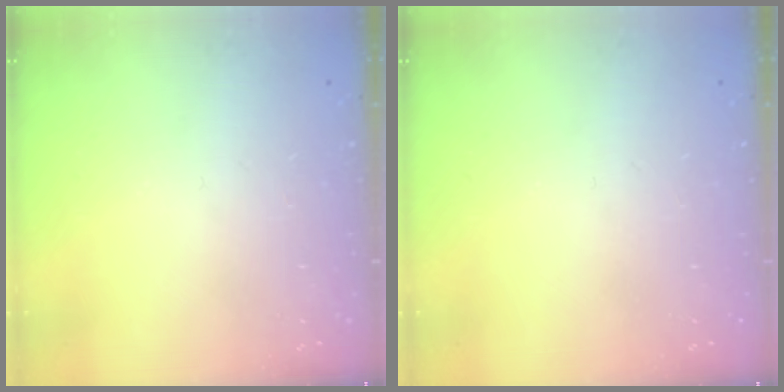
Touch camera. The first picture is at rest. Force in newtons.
{"total": 0.0}